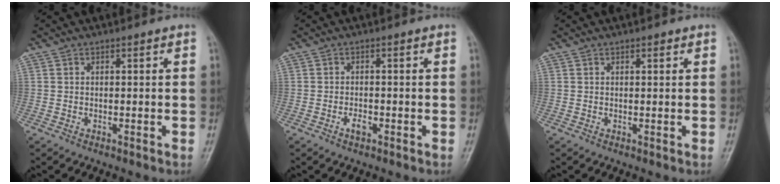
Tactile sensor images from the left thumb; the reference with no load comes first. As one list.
[{"total": 1.8, "force": [-0.9, 0.9, 1.3], "torque": [-0.023, 0.007, -0.015]}, {"total": 0.8, "force": [0.5, 0.2, 0.6], "torque": [-0.009, -0.002, 0.008]}]